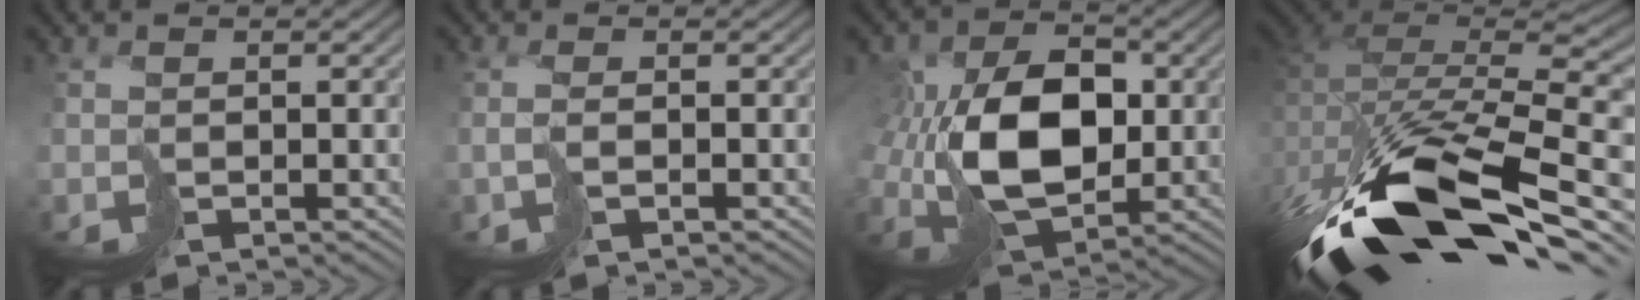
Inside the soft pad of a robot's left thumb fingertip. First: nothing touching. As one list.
[{"total": 1.1, "force": [0.3, -0.2, 1.0], "torque": [-0.022, 0.000, -0.004]}, {"total": 11.7, "force": [0.8, 7.5, 9.0], "torque": [-0.179, 0.006, 0.015]}, {"total": 14.9, "force": [-8.0, 7.1, 10.5], "torque": [-0.213, -0.033, -0.127]}]